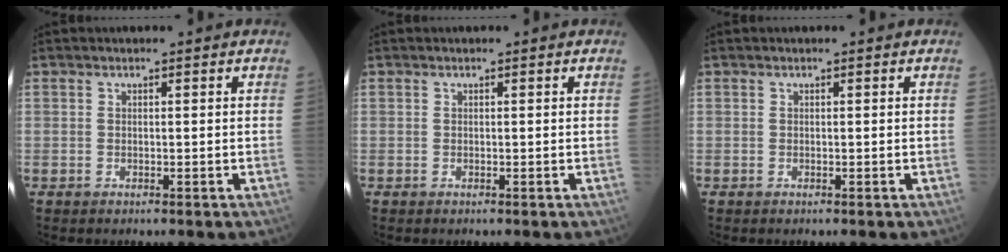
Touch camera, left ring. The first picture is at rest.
{"total": 0.0}
{"total": 0.0}